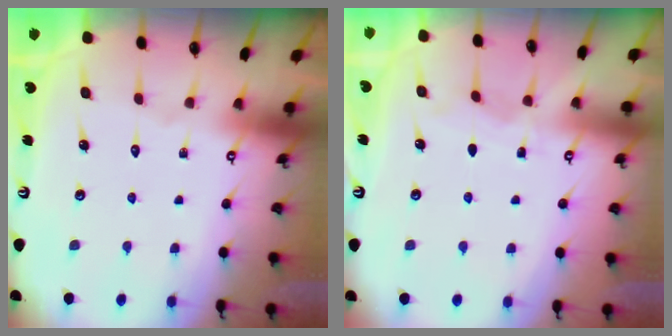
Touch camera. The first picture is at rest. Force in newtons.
{"total": 4.0, "press": 3.9, "slide": 0.5}